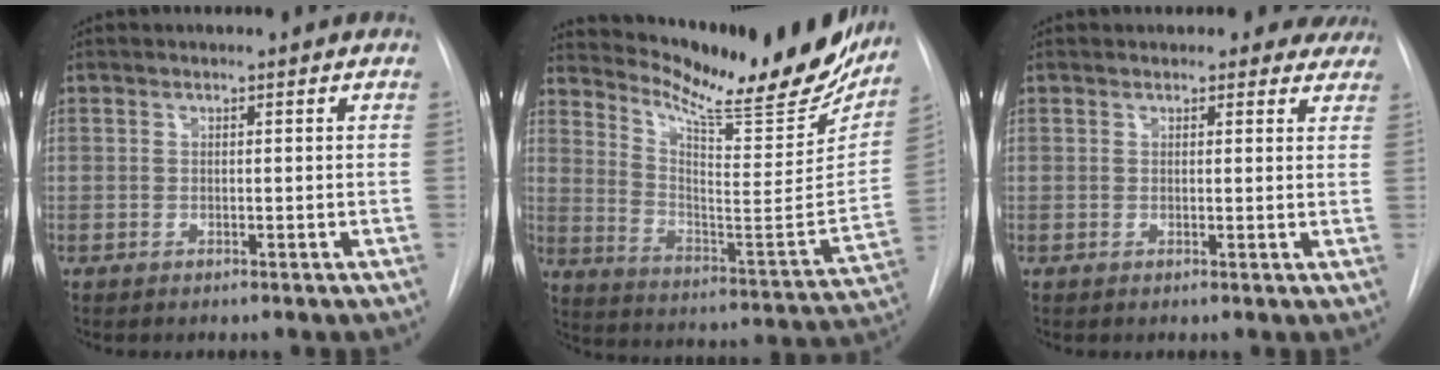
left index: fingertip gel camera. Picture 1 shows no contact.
{"total": 25.9, "force": [22.3, 3.9, 12.7], "torque": [-0.201, -0.086, 0.305]}
{"total": 6.4, "force": [5.8, 2.7, 0.6], "torque": [0.029, -0.003, 0.042]}